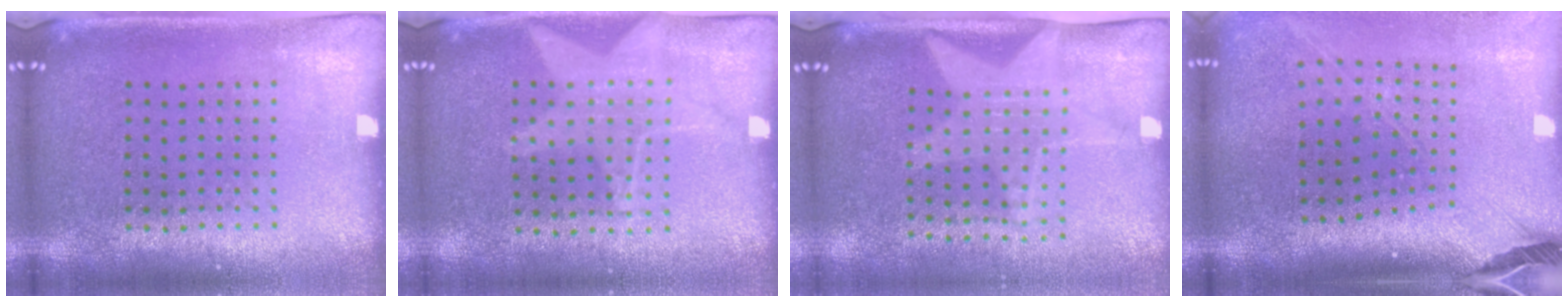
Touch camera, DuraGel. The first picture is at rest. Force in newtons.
{"total": 1.1, "press": 1.0, "slide": 0.4}
{"total": 1.9, "press": 1.5, "slide": 1.1}
{"total": 2.6, "press": 1.9, "slide": 1.8}